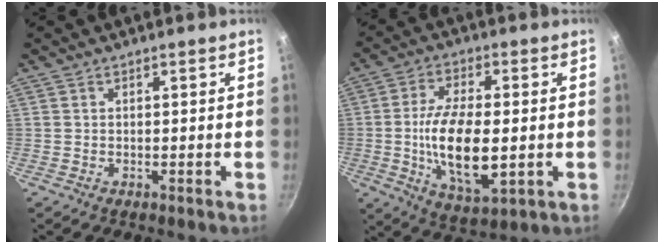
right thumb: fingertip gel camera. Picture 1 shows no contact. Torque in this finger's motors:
{"motor_torque": [2.28, 1.97, 1.72, -1.09, 0.63]}